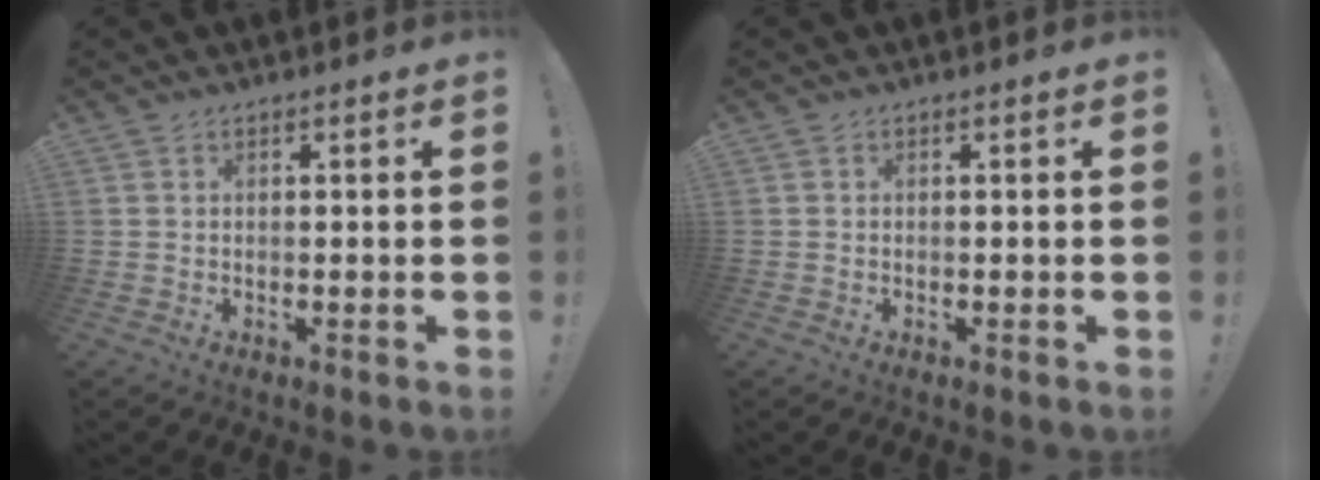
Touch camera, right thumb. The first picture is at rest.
{"total": 0.0}